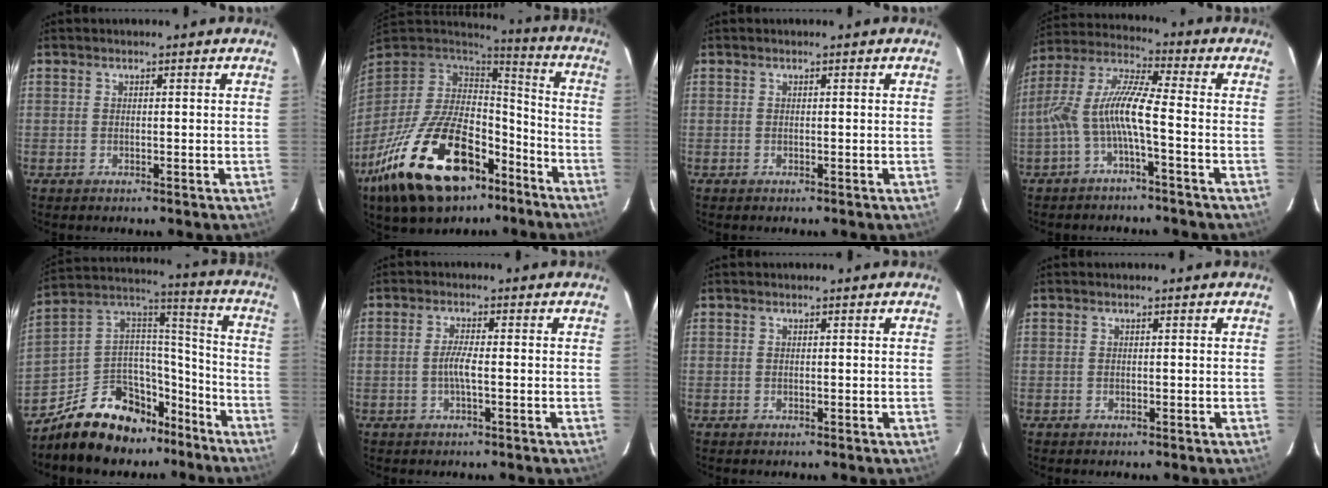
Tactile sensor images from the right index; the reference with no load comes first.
{"total": 27.2, "force": [-15.2, 14.2, 17.7], "torque": [-0.352, -0.019, -0.237]}
{"total": 0.0}
{"total": 9.8, "force": [-3.1, 1.1, 9.2], "torque": [-0.204, 0.014, -0.059]}
{"total": 19.2, "force": [-12.8, 11.1, 9.0], "torque": [-0.192, 0.062, -0.191]}
{"total": 2.7, "force": [-0.7, 0.0, 2.7], "torque": [-0.054, 0.001, -0.014]}
{"total": 0.0}
{"total": 0.0}